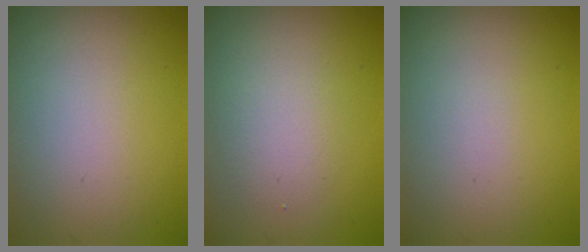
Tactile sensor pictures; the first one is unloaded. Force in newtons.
{"total": 2.4, "press": 2.4, "slide": 0.1}
{"total": 0.0}